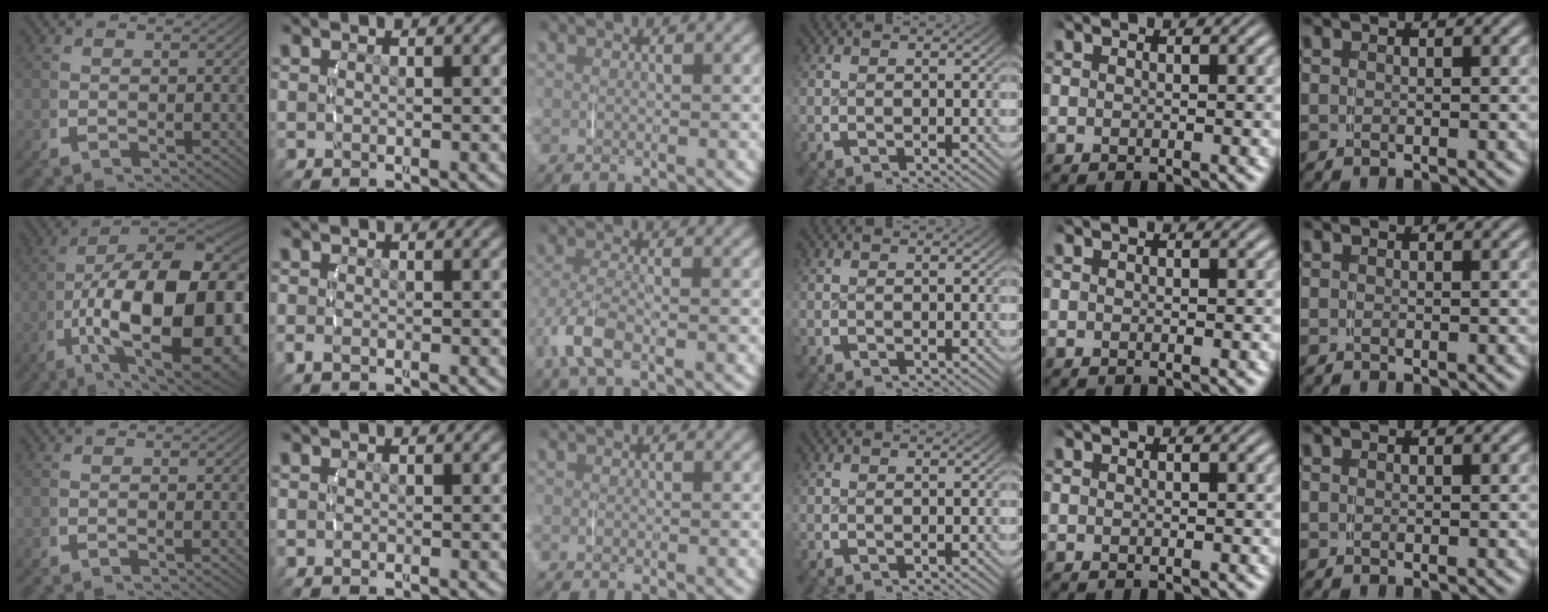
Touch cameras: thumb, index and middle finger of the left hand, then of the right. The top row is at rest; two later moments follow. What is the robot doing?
{"motion": "lift_and_place", "object": "glasses case"}